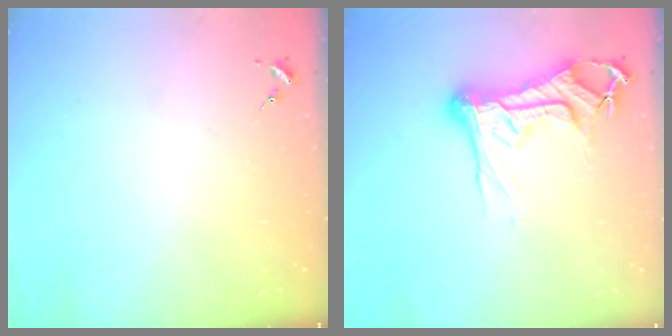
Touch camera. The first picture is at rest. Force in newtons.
{"total": 16.5, "press": 16.5, "slide": 1.8}